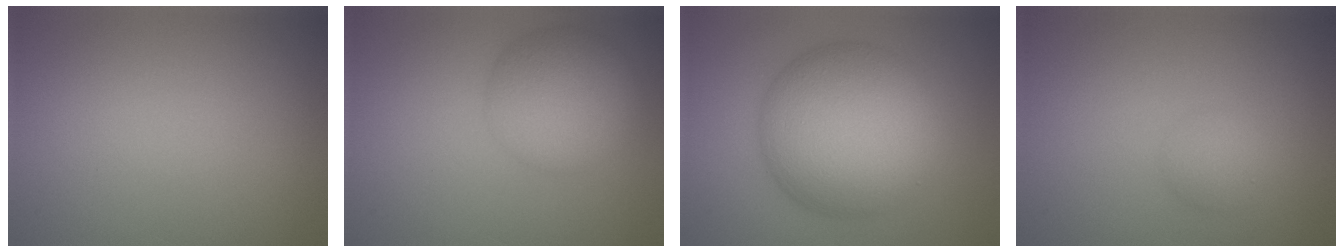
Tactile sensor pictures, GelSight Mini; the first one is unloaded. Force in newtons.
{"total": 5.9, "press": 5.9, "slide": 0.3}
{"total": 12.3, "press": 12.3, "slide": 0.3}
{"total": 1.7, "press": 1.7, "slide": 0.1}